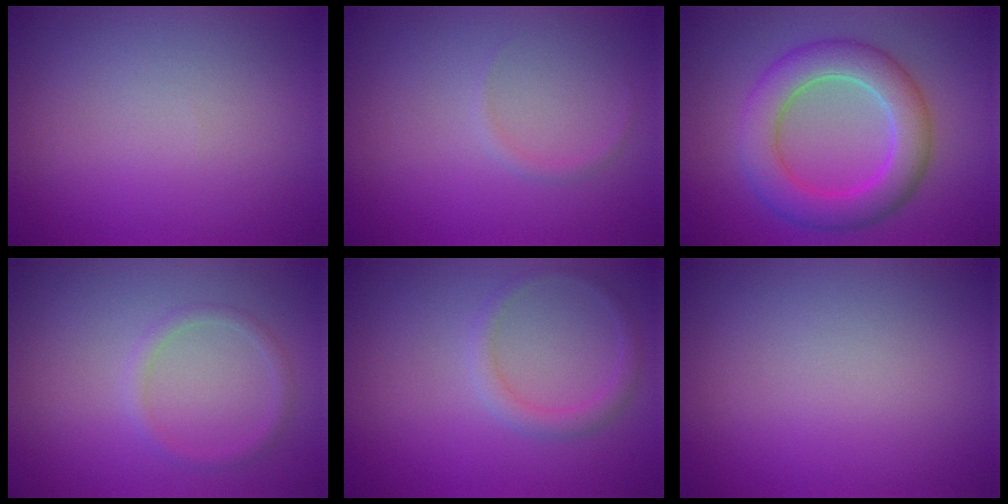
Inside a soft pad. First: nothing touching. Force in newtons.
{"total": 0.7, "press": 0.7, "slide": 0.1}
{"total": 6.1, "press": 6.1, "slide": 0.2}
{"total": 1.2, "press": 1.2, "slide": 0.0}
{"total": 1.7, "press": 1.7, "slide": 0.1}
{"total": 0.0}